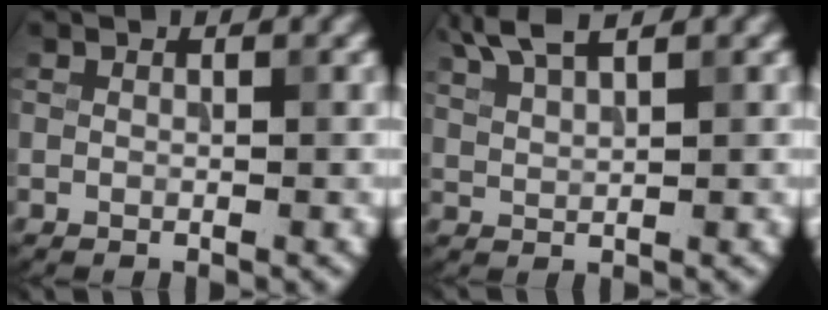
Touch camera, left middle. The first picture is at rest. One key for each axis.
{"total": 3.8, "fx": 2.9, "fy": 0.8, "fz": 2.3, "tx": -0.051, "ty": 0.012, "tz": 0.060}